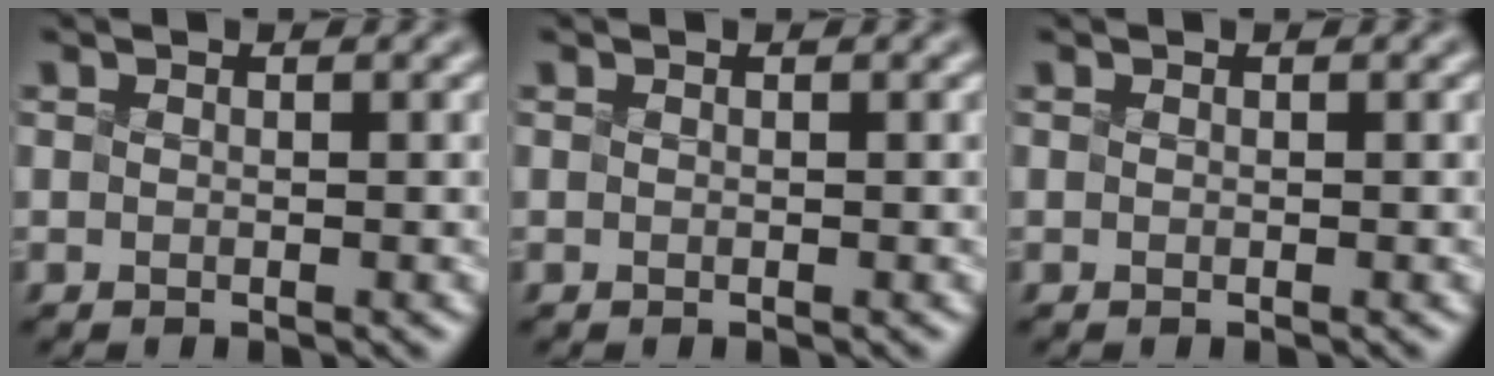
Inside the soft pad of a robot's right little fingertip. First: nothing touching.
{"total": 0.0}
{"total": 0.0}